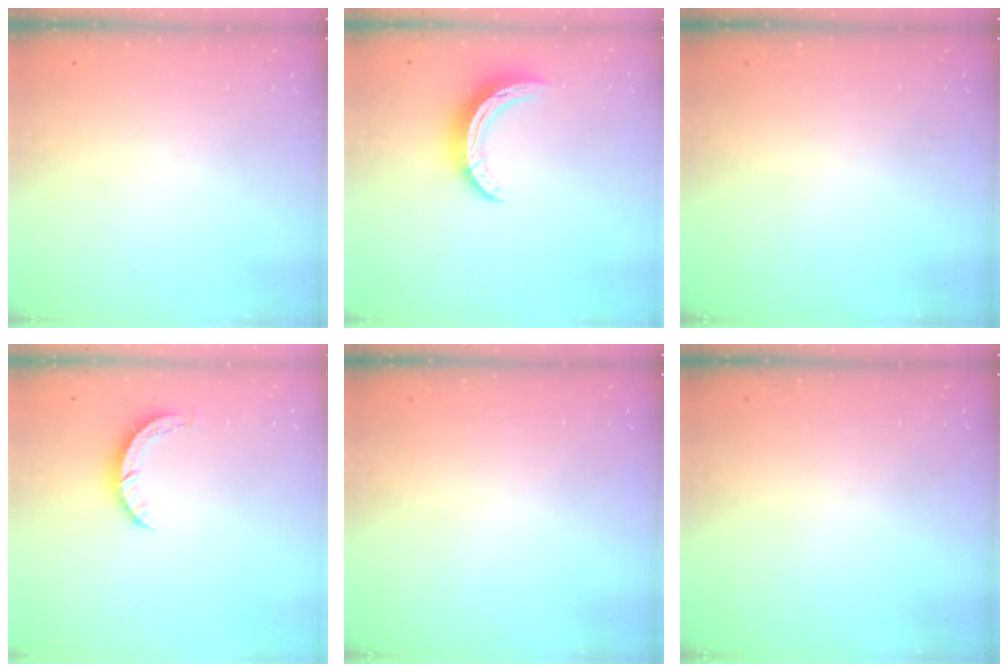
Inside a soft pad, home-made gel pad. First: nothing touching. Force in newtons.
{"total": 10.7, "press": 10.7, "slide": 0.2}
{"total": 0.0}
{"total": 3.3, "press": 3.3, "slide": 0.4}
{"total": 0.0}
{"total": 0.0}